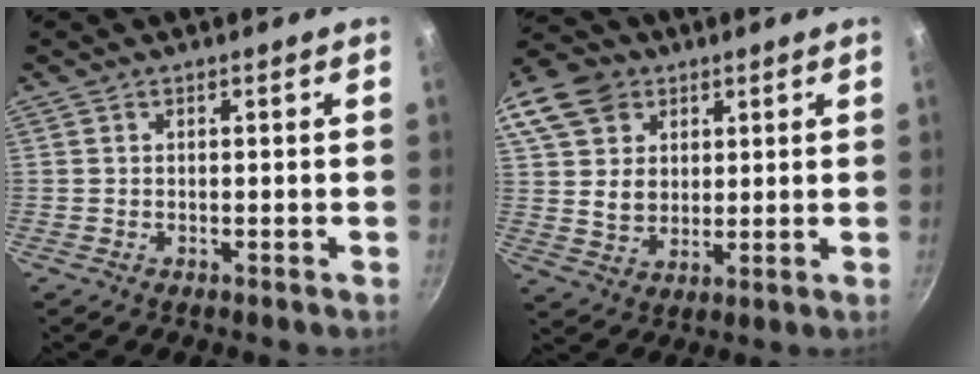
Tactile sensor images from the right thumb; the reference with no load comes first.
{"total": 18.6, "force": [8.1, 14.4, 8.6], "torque": [-0.186, 0.014, 0.153]}